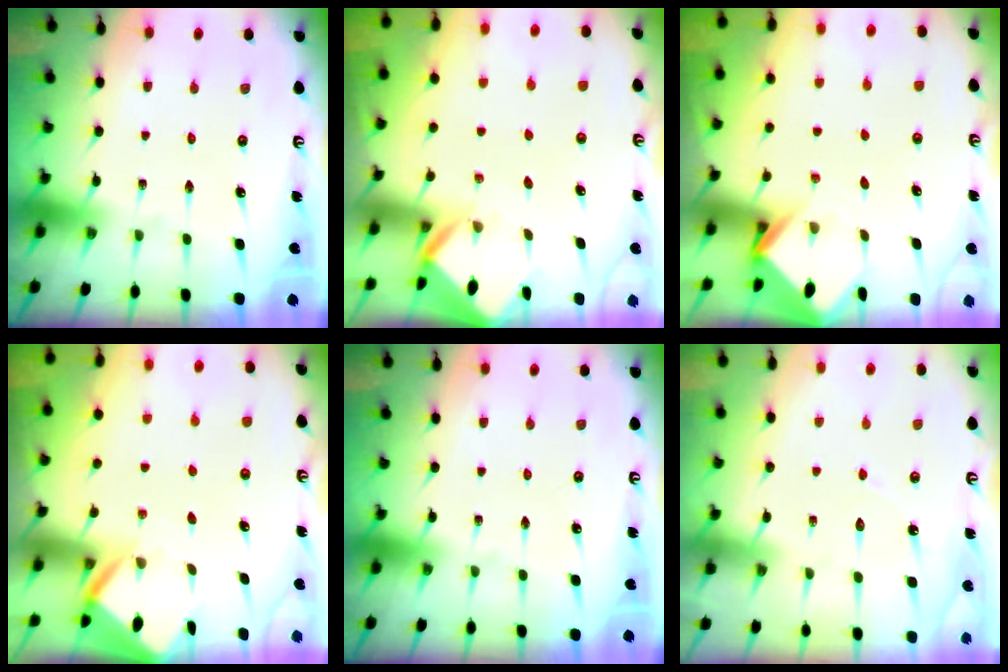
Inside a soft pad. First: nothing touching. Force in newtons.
{"total": 2.4, "press": 2.4, "slide": 0.1}
{"total": 3.4, "press": 3.4, "slide": 0.3}
{"total": 3.2, "press": 3.2, "slide": 0.3}
{"total": 0.0}
{"total": 4.8, "press": 4.8, "slide": 0.4}